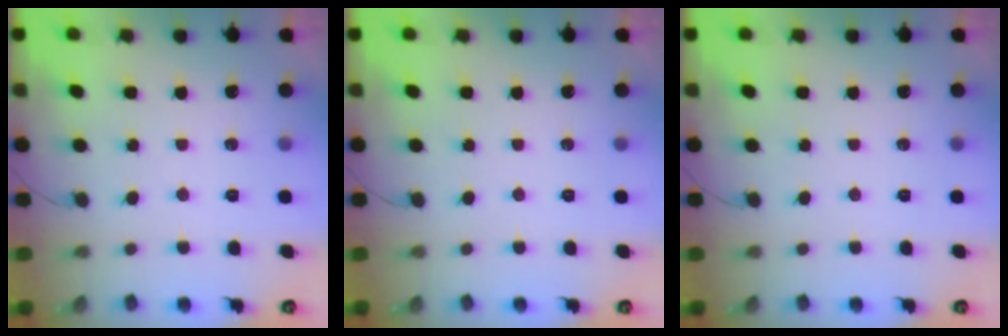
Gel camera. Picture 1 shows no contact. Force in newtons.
{"total": 0.0}
{"total": 0.0}